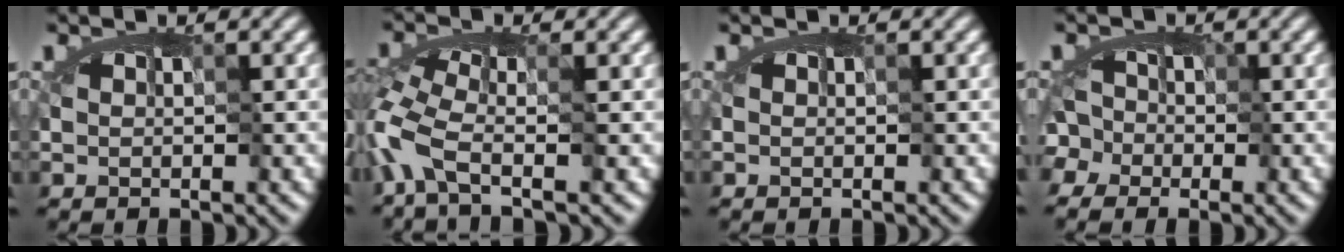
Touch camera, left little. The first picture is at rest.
{"total": 4.1, "force": [-2.8, -0.1, 2.9], "torque": [-0.073, -0.006, -0.070]}
{"total": 0.0}
{"total": 4.1, "force": [-1.7, 3.4, 1.6], "torque": [-0.017, 0.011, -0.042]}